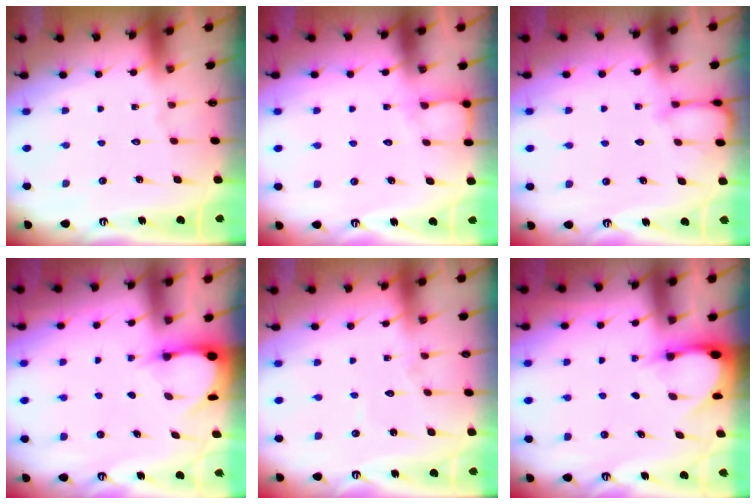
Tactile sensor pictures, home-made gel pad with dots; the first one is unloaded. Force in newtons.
{"total": 4.5, "press": 4.5, "slide": 0.4}
{"total": 4.3, "press": 4.3, "slide": 0.4}
{"total": 3.3, "press": 3.3, "slide": 0.4}
{"total": 4.5, "press": 4.5, "slide": 0.3}
{"total": 2.9, "press": 2.9, "slide": 0.3}